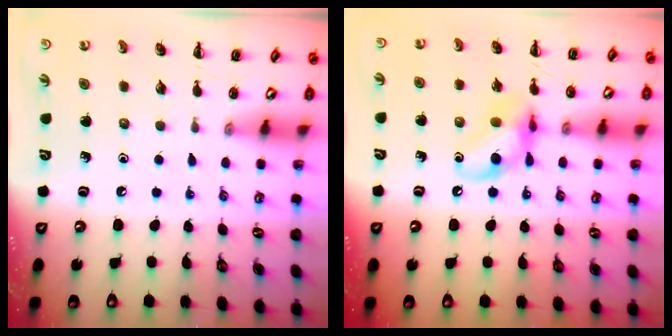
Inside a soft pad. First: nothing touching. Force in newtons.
{"total": 12.5, "press": 12.3, "slide": 2.1}